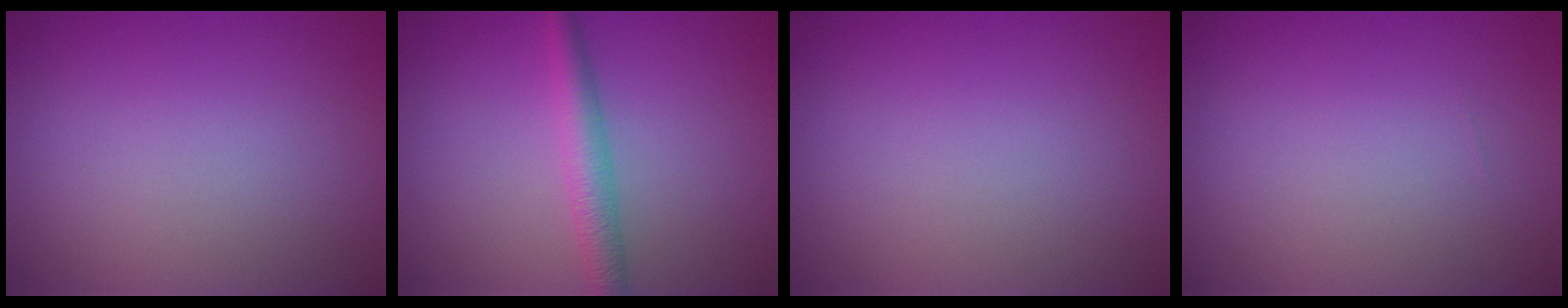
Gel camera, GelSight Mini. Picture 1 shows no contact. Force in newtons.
{"total": 2.9, "press": 2.9, "slide": 0.0}
{"total": 0.0}
{"total": 0.0}